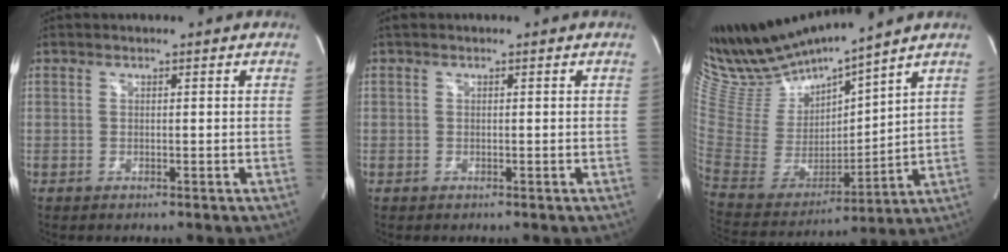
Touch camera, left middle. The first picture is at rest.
{"total": 0.7, "force": [0.0, 0.7, 0.1], "torque": [0.001, 0.001, -0.003]}
{"total": 16.1, "force": [15.1, 0.3, 5.6], "torque": [-0.126, -0.019, 0.306]}